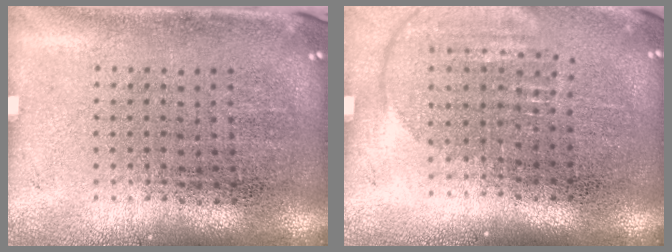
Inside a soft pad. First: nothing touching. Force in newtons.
{"total": 1.5, "press": 1.3, "slide": 0.6}